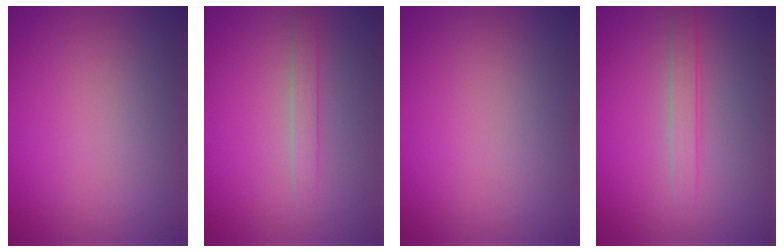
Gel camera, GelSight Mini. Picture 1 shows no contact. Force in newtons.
{"total": 1.5, "press": 1.5, "slide": 0.1}
{"total": 0.0}
{"total": 1.8, "press": 1.7, "slide": 0.2}